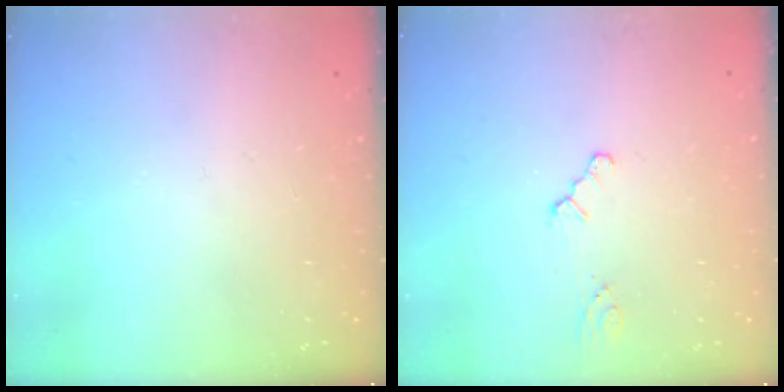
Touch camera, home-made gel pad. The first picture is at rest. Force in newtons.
{"total": 1.0, "press": 1.0, "slide": 0.3}